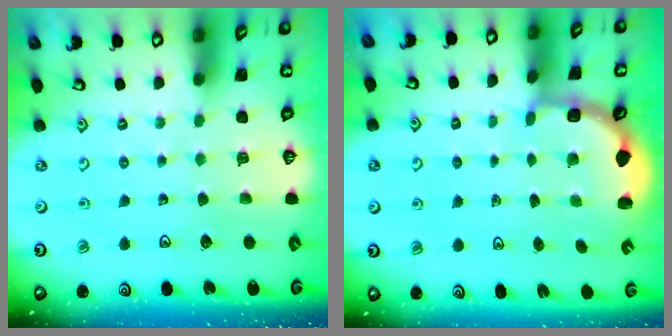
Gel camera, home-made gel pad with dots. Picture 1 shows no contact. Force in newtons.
{"total": 2.7, "press": 2.4, "slide": 1.4}